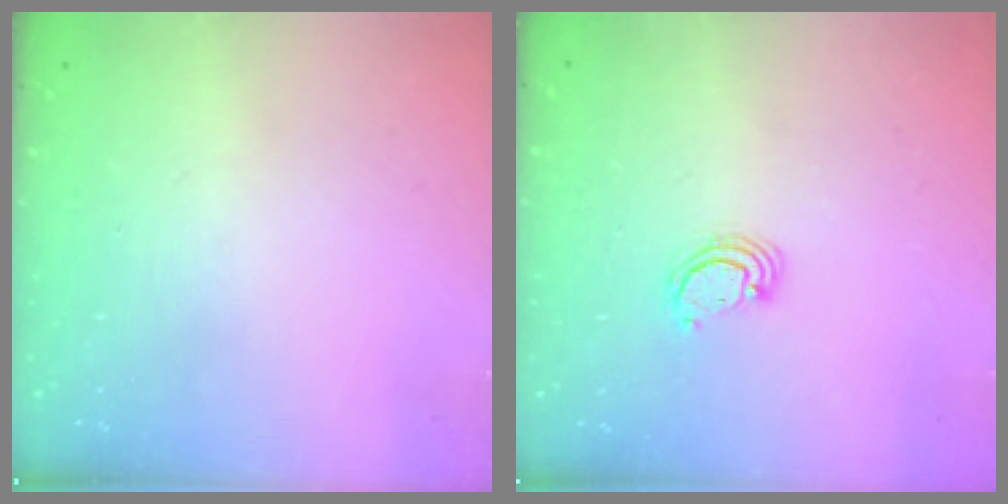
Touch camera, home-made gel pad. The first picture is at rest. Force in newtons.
{"total": 2.6, "press": 2.5, "slide": 0.3}